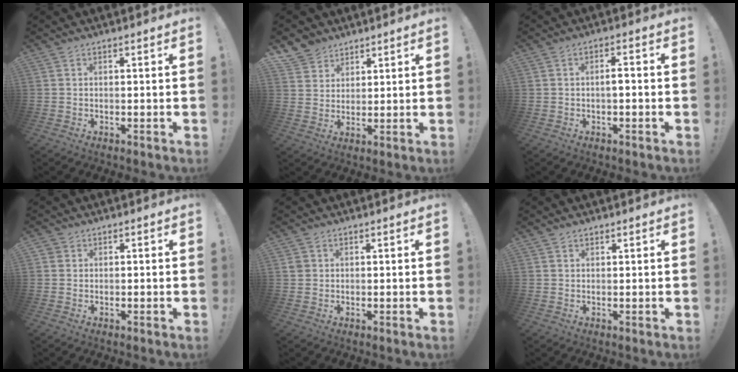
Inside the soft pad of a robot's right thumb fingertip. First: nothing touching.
{"total": 6.8, "force": [5.0, 4.5, 0.5], "torque": [-0.017, -0.035, 0.101]}
{"total": 2.6, "force": [-0.8, 0.6, 2.4], "torque": [-0.043, 0.008, -0.017]}
{"total": 1.2, "force": [0.2, 1.1, 0.4], "torque": [0.000, -0.002, 0.001]}
{"total": 2.0, "force": [0.8, 1.7, 0.6], "torque": [-0.011, 0.002, 0.016]}
{"total": 0.9, "force": [0.7, 0.5, 0.2], "torque": [-0.002, -0.001, 0.014]}